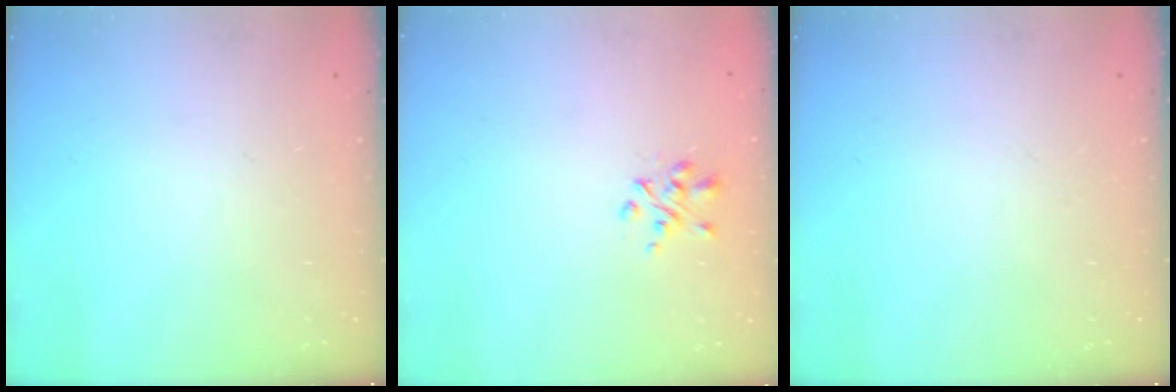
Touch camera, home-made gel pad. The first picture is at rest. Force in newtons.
{"total": 2.9, "press": 2.6, "slide": 1.2}
{"total": 0.0}